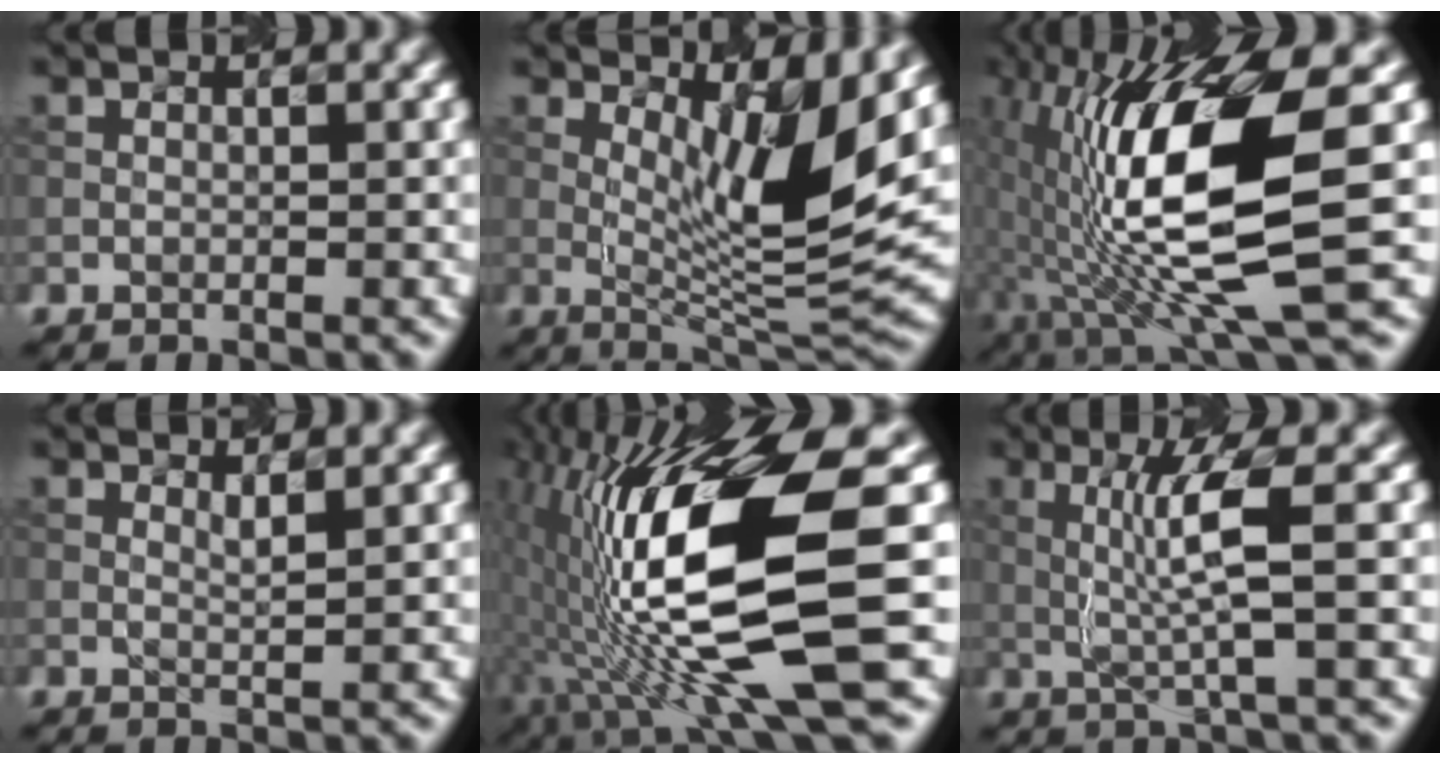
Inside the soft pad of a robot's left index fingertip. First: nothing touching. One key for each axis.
{"total": 8.1, "fx": 2.3, "fy": 1.9, "fz": 7.6, "tx": -0.124, "ty": -0.019, "tz": 0.059}
{"total": 13.1, "fx": -1.2, "fy": 2.9, "fz": 12.7, "tx": -0.238, "ty": 0.009, "tz": -0.010}
{"total": 0.8, "fx": 0.5, "fy": 0.0, "fz": 0.7, "tx": -0.013, "ty": 0.001, "tz": 0.015}
{"total": 14.6, "fx": -2.1, "fy": 3.2, "fz": 14.1, "tx": -0.260, "ty": 0.013, "tz": -0.018}
{"total": 4.4, "fx": 0.2, "fy": -0.1, "fz": 4.3, "tx": -0.102, "ty": 0.002, "tz": 0.023}